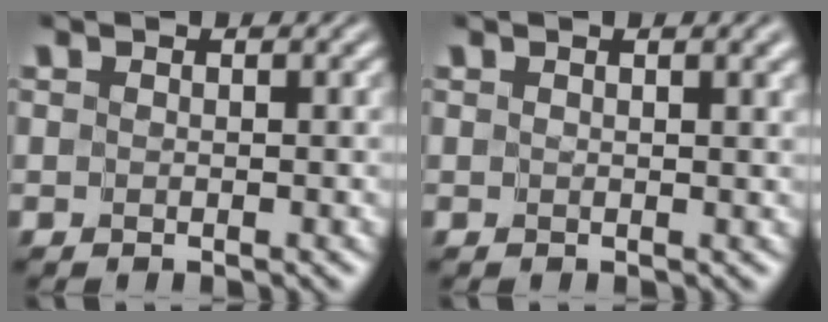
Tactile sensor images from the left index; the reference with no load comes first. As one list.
[{"total": 3.3, "force": [1.7, 1.1, 2.5], "torque": [-0.023, 0.005, 0.011]}]